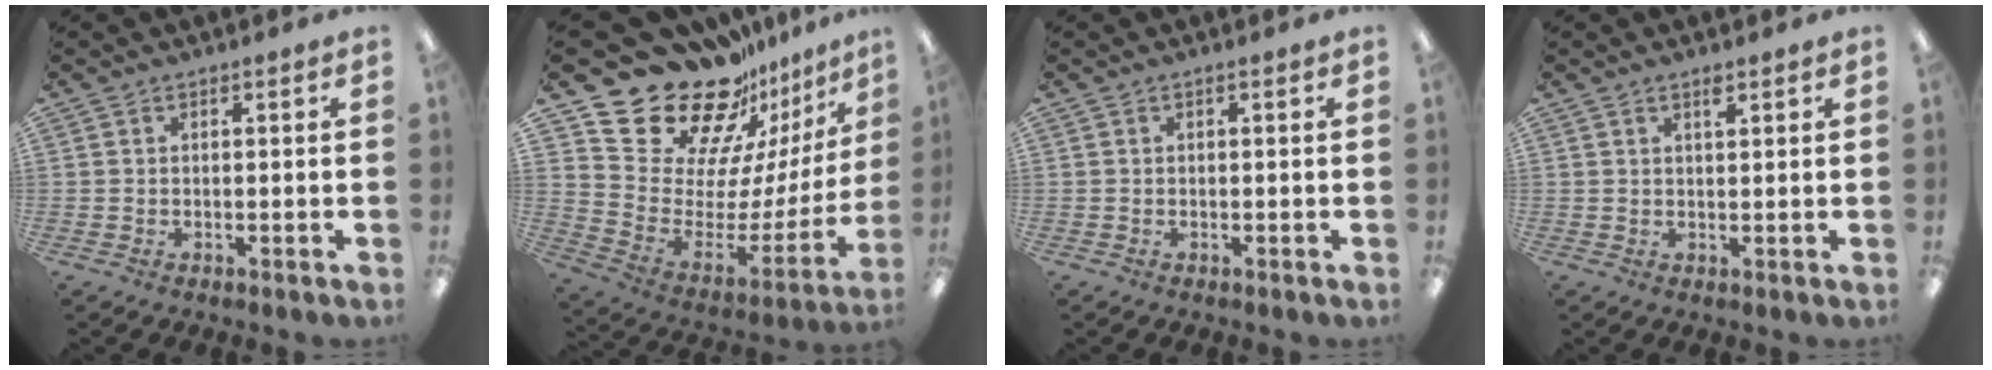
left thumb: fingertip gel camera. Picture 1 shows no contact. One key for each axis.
{"total": 24.9, "fx": 20.6, "fy": 11.2, "fz": 8.5, "tx": -0.135, "ty": -0.153, "tz": 0.383}
{"total": 0.0}
{"total": 1.9, "fx": 1.5, "fy": 0.4, "fz": 1.1, "tx": -0.017, "ty": -0.003, "tz": 0.024}